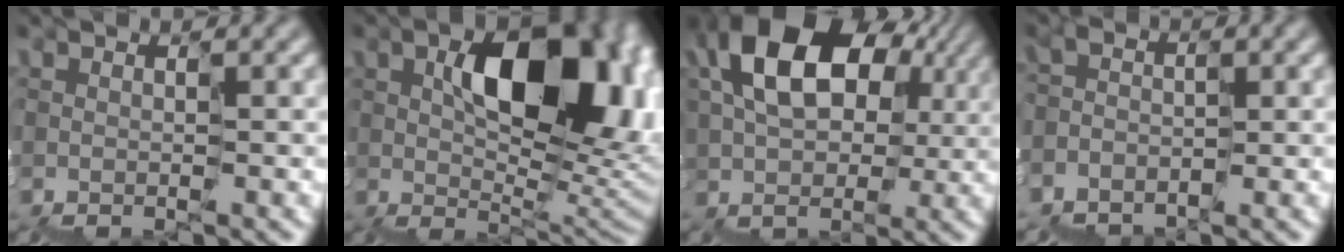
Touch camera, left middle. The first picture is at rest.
{"total": 9.7, "force": [1.6, 5.6, 7.7], "torque": [-0.082, 0.002, 0.032]}
{"total": 10.7, "force": [3.9, 7.4, 6.7], "torque": [-0.128, 0.030, 0.071]}
{"total": 2.9, "force": [-2.4, 0.9, -1.3], "torque": [0.024, -0.004, -0.041]}